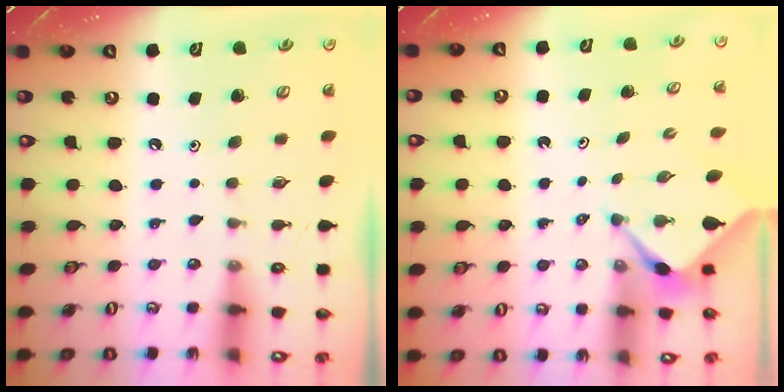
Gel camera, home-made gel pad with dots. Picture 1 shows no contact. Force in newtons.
{"total": 2.1, "press": 2.1, "slide": 0.2}